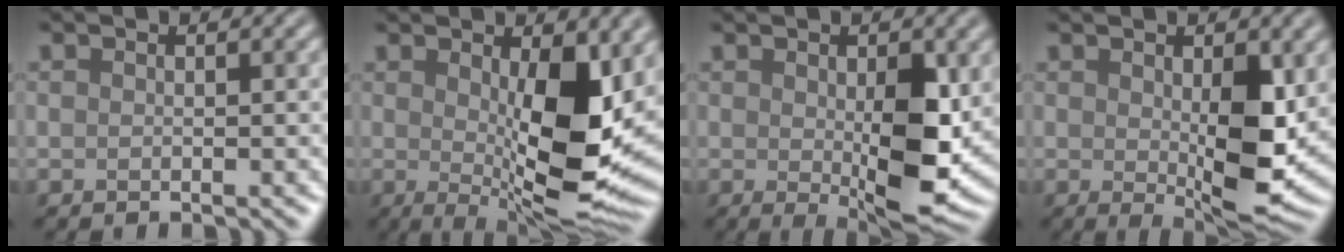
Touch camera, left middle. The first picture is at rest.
{"total": 10.6, "force": [0.5, 3.4, 10.1], "torque": [-0.146, -0.021, 0.017]}
{"total": 7.1, "force": [-0.2, 2.3, 6.7], "torque": [-0.108, -0.015, 0.010]}
{"total": 6.5, "force": [0.2, 2.1, 6.2], "torque": [-0.103, -0.015, 0.016]}